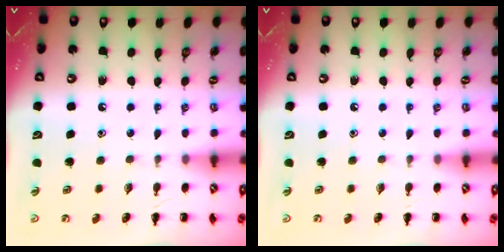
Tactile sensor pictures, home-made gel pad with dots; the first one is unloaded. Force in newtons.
{"total": 0.0}